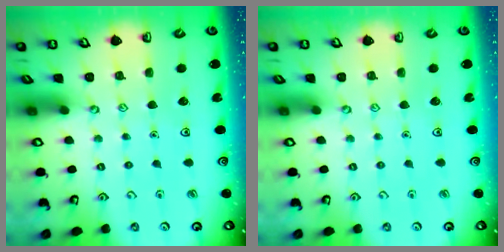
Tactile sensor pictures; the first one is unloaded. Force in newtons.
{"total": 0.0}